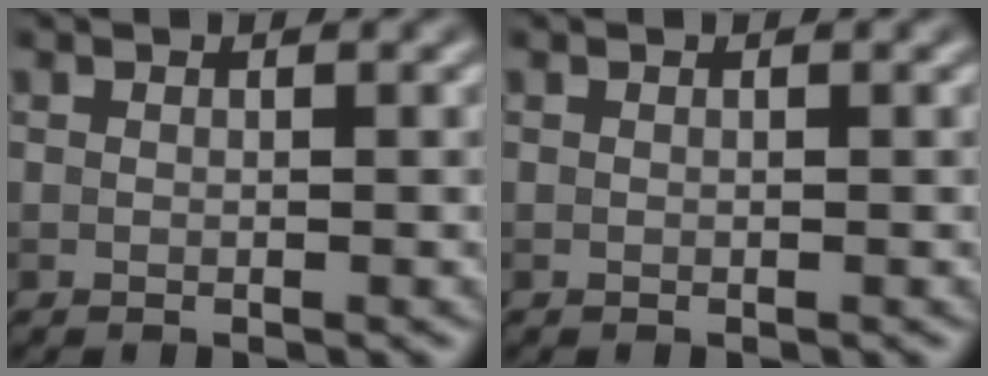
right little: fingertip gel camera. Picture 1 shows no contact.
{"total": 0.0}